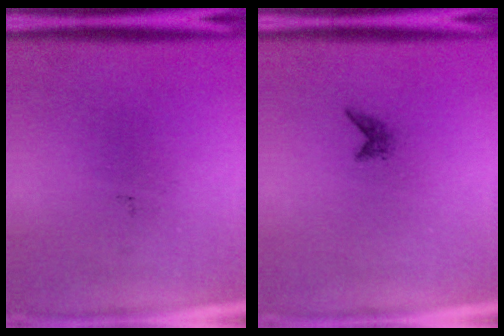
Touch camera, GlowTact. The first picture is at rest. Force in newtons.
{"total": 0.8}